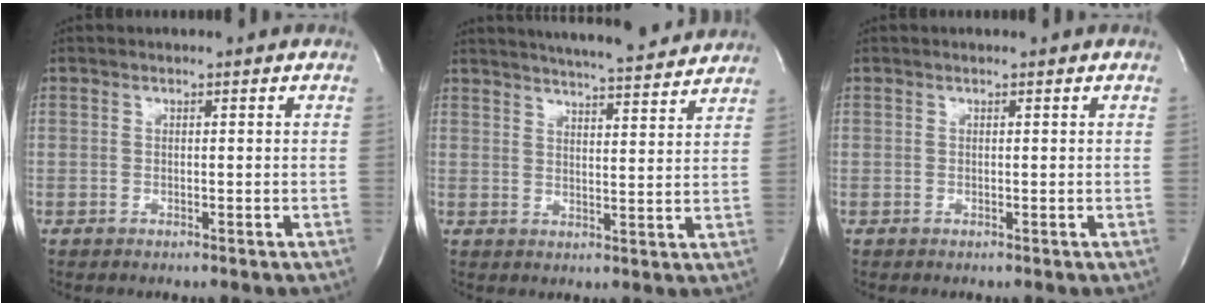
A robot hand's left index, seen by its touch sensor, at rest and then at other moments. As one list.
[{"total": 14.4, "force": [13.3, 1.1, 5.3], "torque": [-0.085, 0.004, 0.175]}, {"total": 0.0}]